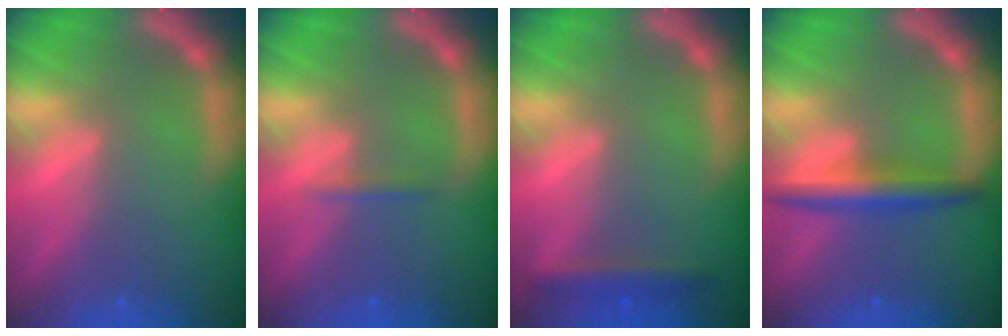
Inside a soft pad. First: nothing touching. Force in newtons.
{"total": 0.9}
{"total": 2.4}
{"total": 3.9}